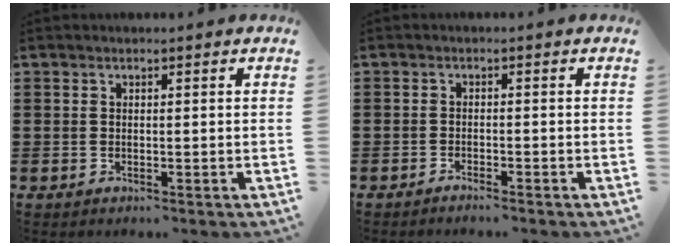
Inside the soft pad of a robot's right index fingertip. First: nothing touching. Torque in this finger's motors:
{"motor_torque": [-0.07, 0.09, -0.02, -0.01]}